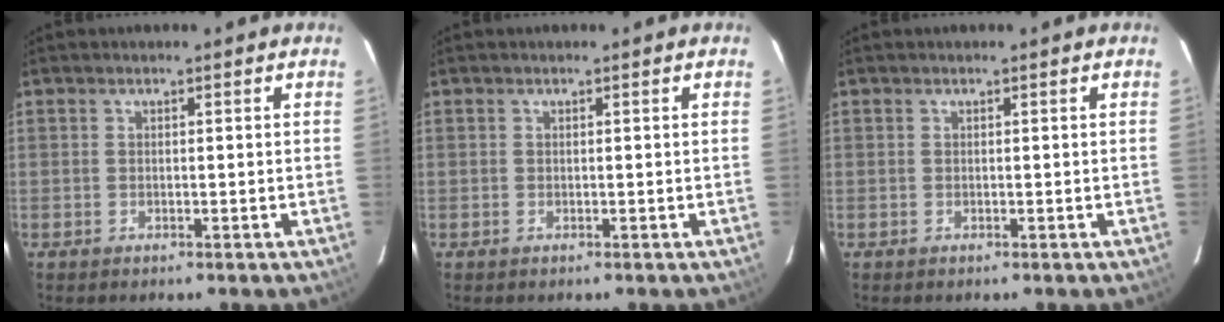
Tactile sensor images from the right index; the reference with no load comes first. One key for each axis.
{"total": 0.0}
{"total": 0.0}